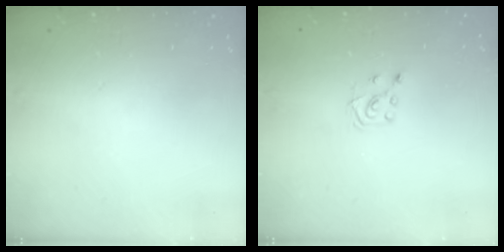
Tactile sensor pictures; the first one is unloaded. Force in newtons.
{"total": 4.6, "press": 4.6, "slide": 0.5}